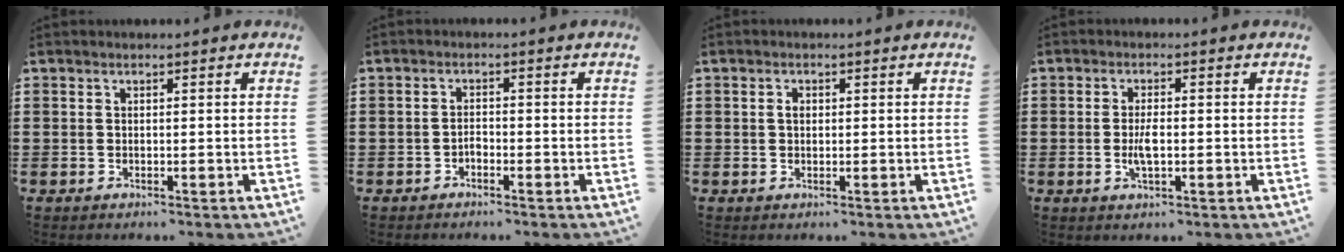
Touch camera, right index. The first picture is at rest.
{"total": 1.2, "force": [-0.8, 0.7, 0.6], "torque": [-0.014, 0.000, -0.017]}
{"total": 1.2, "force": [0.2, 0.8, 0.9], "torque": [-0.019, 0.005, 0.003]}
{"total": 3.4, "force": [-0.5, 1.1, 3.2], "torque": [-0.072, -0.004, -0.014]}